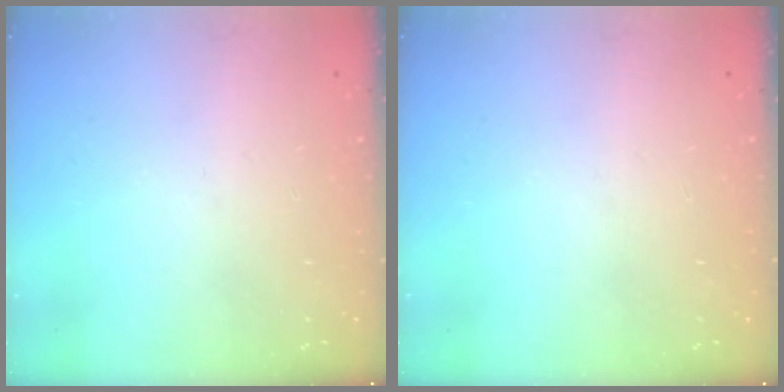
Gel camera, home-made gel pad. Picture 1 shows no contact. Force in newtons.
{"total": 0.0}